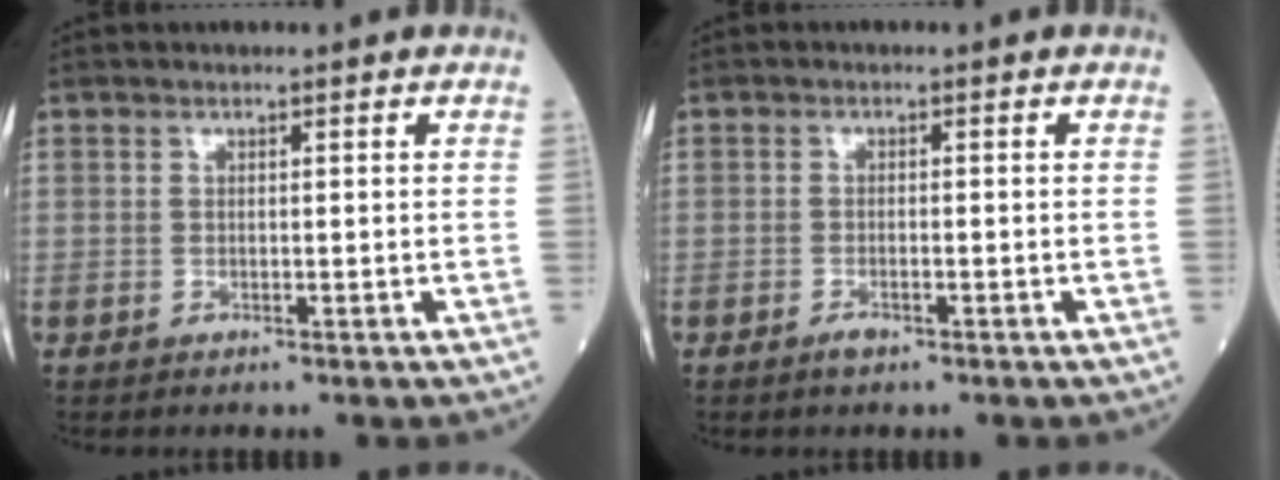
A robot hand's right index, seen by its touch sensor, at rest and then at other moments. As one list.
[{"total": 1.4, "force": [-0.7, 0.7, 0.9], "torque": [-0.015, -0.001, -0.005]}]